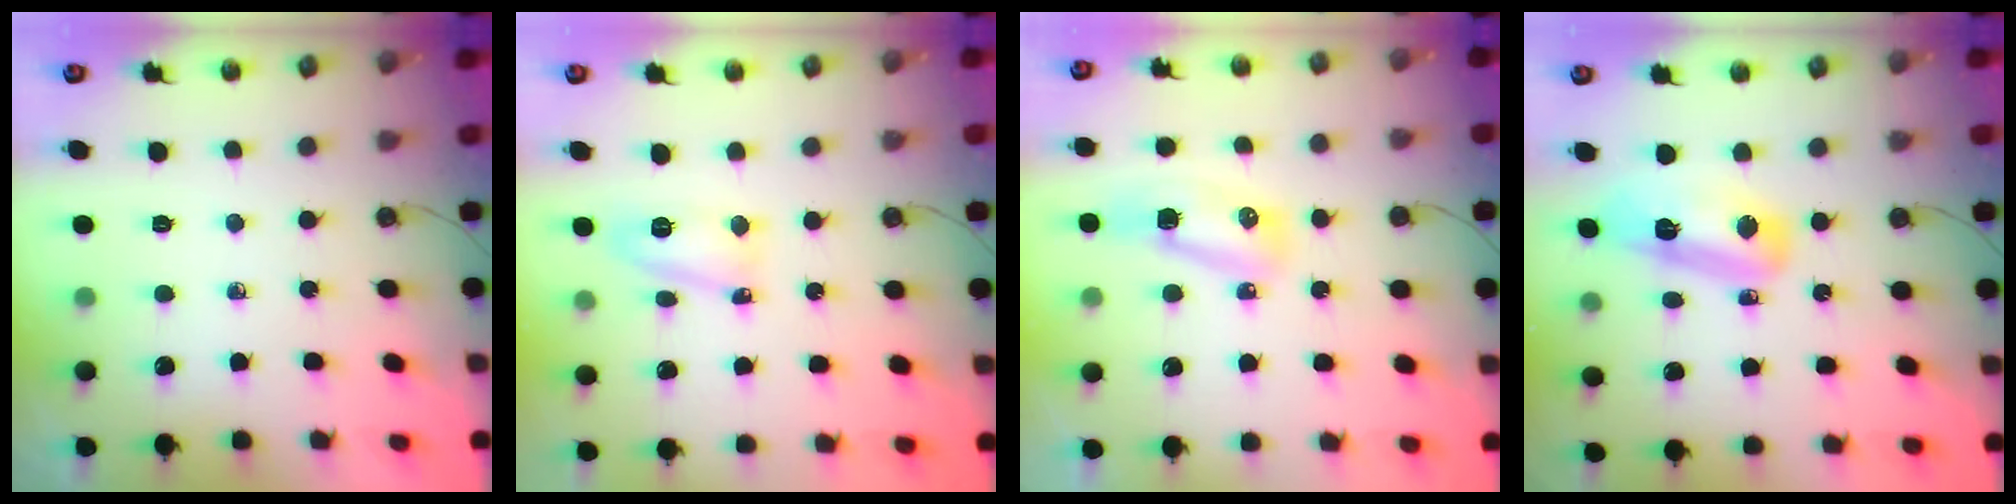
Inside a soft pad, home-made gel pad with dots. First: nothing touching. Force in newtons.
{"total": 7.2, "press": 7.0, "slide": 1.7}
{"total": 10.5, "press": 9.3, "slide": 4.9}
{"total": 11.4, "press": 11.4, "slide": 0.8}